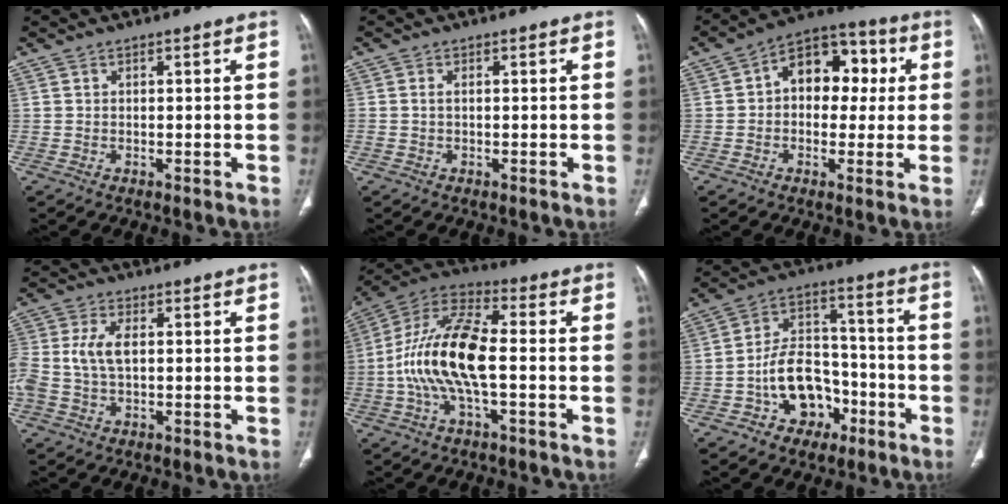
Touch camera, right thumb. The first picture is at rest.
{"total": 0.9, "force": [0.0, 0.5, 0.7], "torque": [-0.020, 0.002, 0.002]}
{"total": 12.9, "force": [1.9, 8.9, 9.1], "torque": [-0.084, 0.029, 0.016]}
{"total": 8.6, "force": [0.4, 5.0, 7.1], "torque": [-0.178, 0.013, 0.011]}
{"total": 16.1, "force": [-1.8, 6.0, 14.8], "torque": [-0.308, 0.037, -0.041]}
{"total": 13.1, "force": [-5.3, 9.2, 7.7], "torque": [-0.090, 0.054, -0.086]}